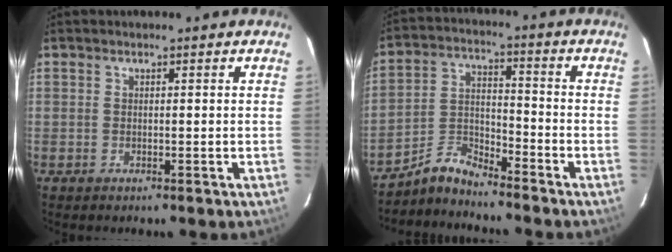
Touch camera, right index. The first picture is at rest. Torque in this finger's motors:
{"motor_torque": [0.10, -0.39, -0.52, -0.07]}